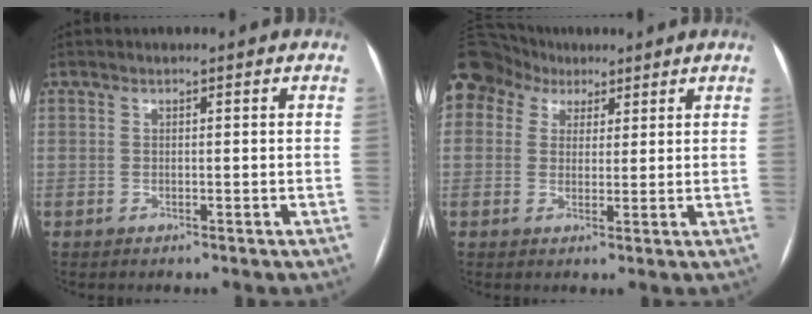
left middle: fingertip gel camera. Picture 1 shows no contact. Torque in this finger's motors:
{"motor_torque": [1.32, -0.82, 1.06, 0.12]}